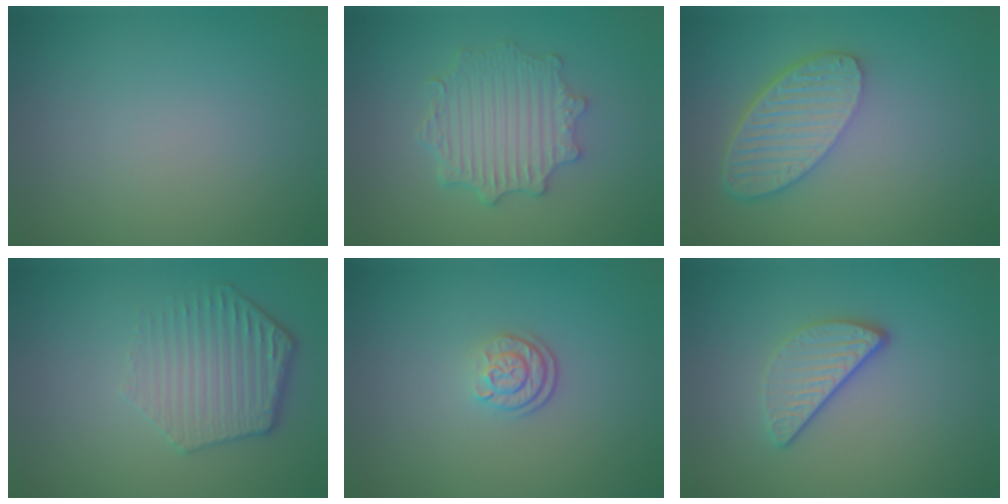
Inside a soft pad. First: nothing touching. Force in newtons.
{"total": 4.6, "press": 3.8, "slide": 2.7}
{"total": 5.9, "press": 4.6, "slide": 3.8}
{"total": 4.3, "press": 3.5, "slide": 2.6}
{"total": 2.1, "press": 1.8, "slide": 1.2}
{"total": 2.9, "press": 2.4, "slide": 1.6}